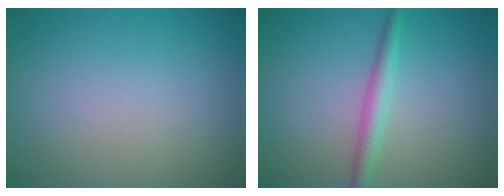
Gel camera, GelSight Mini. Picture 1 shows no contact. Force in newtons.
{"total": 2.2, "press": 2.2, "slide": 0.1}